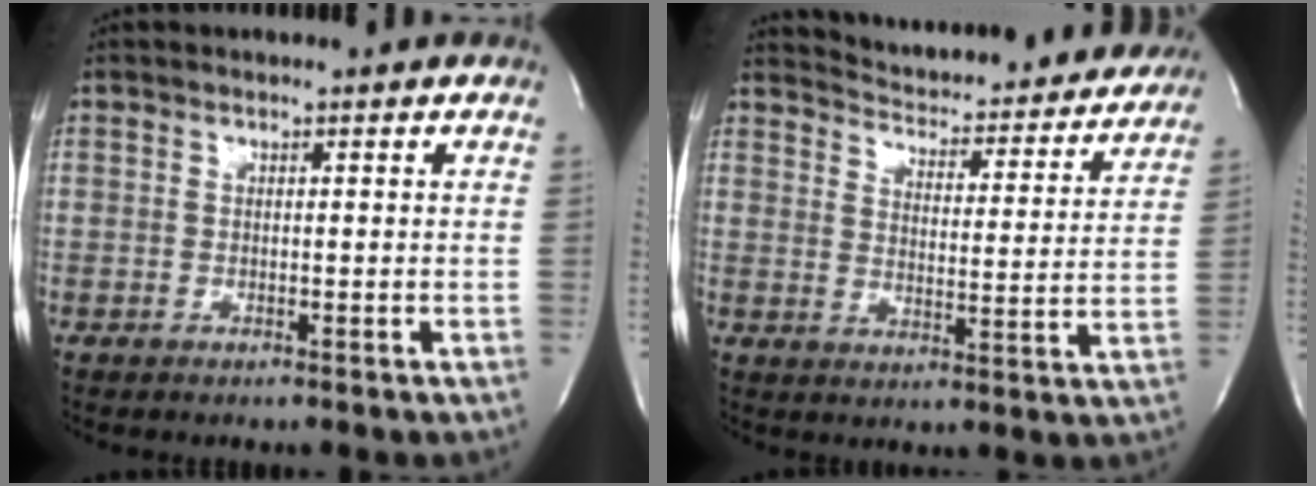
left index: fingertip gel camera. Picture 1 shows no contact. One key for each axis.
{"total": 21.9, "fx": 20.9, "fy": 3.9, "fz": 5.3, "tx": -0.071, "ty": -0.051, "tz": 0.256}